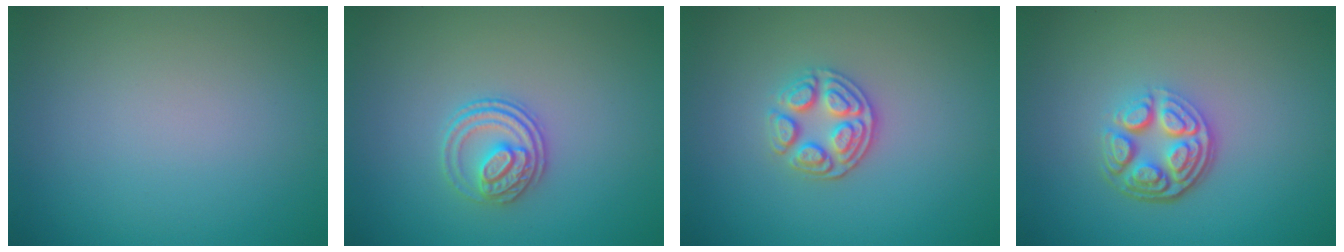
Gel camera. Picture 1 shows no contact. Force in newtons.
{"total": 2.8, "press": 2.6, "slide": 1.2}
{"total": 3.2, "press": 2.9, "slide": 1.4}
{"total": 4.7, "press": 3.3, "slide": 3.3}